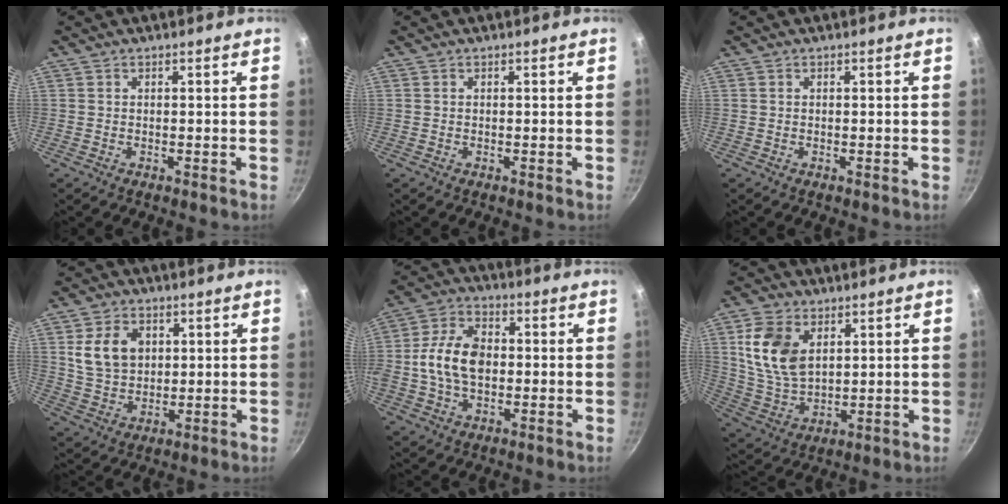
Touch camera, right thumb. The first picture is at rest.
{"total": 0.0}
{"total": 0.0}
{"total": 9.7, "force": [2.5, 7.2, 5.9], "torque": [-0.088, -0.007, 0.050]}
{"total": 12.1, "force": [-0.4, 8.2, 8.9], "torque": [-0.152, 0.020, -0.019]}
{"total": 12.8, "force": [4.0, 8.4, 8.8], "torque": [-0.155, -0.022, 0.089]}